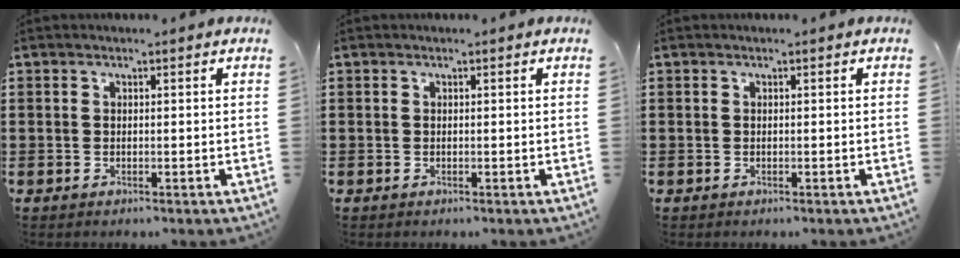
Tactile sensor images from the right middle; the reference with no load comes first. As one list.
[{"total": 0.0}, {"total": 0.0}]